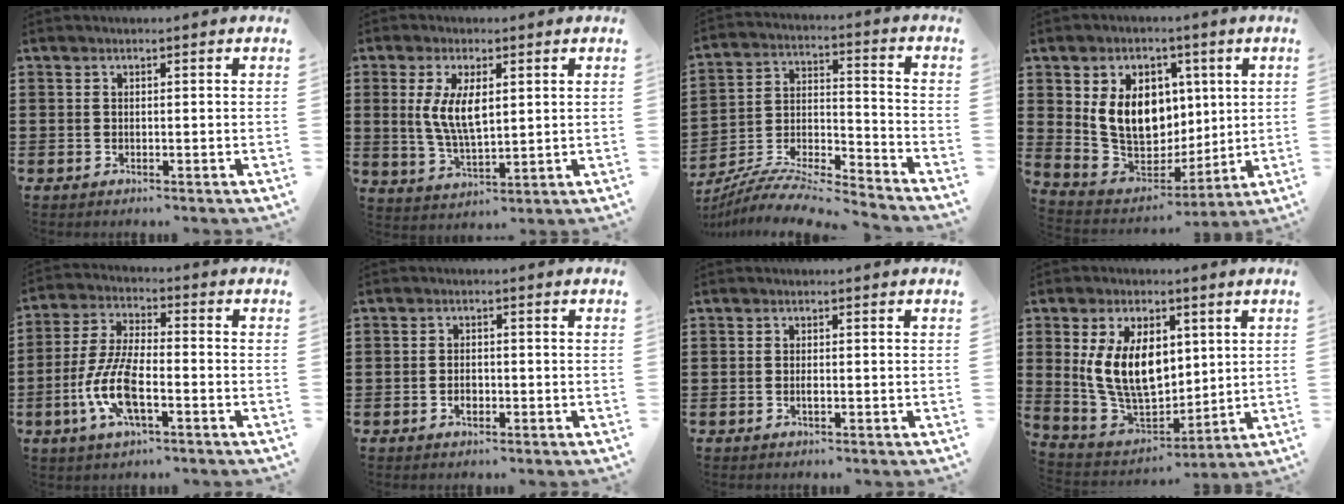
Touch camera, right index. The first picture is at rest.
{"total": 6.8, "force": [1.2, 3.0, 6.0], "torque": [-0.127, 0.005, 0.018]}
{"total": 8.7, "force": [-8.2, 0.8, 2.7], "torque": [-0.053, 0.003, -0.166]}
{"total": 12.2, "force": [2.4, 9.4, 7.4], "torque": [-0.169, 0.005, 0.047]}
{"total": 9.5, "force": [-3.5, 3.4, 8.2], "torque": [-0.189, -0.009, -0.069]}
{"total": 1.8, "force": [-0.7, 1.0, 1.3], "torque": [-0.025, 0.001, -0.013]}
{"total": 0.8, "force": [-0.2, 0.2, 0.7], "torque": [-0.014, -0.006, -0.002]}
{"total": 12.0, "force": [2.4, 7.3, 9.2], "torque": [-0.209, 0.006, 0.041]}